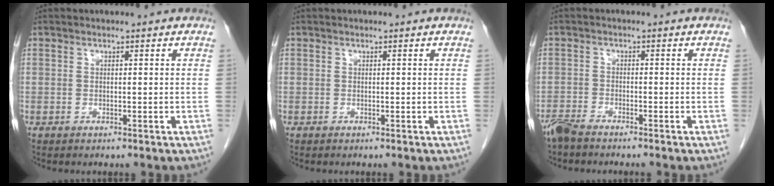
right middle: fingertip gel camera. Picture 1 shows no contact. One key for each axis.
{"total": 0.0}
{"total": 3.6, "fx": -3.3, "fy": 0.2, "fz": 1.5, "tx": -0.025, "ty": -0.009, "tz": -0.060}